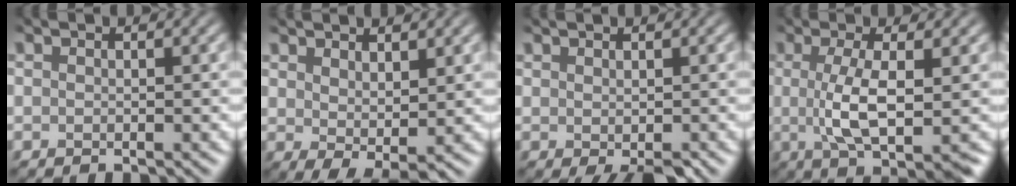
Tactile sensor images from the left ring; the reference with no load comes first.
{"total": 2.9, "force": [1.5, 1.1, 2.3], "torque": [-0.040, -0.010, 0.029]}
{"total": 1.2, "force": [-0.2, 0.4, 1.1], "torque": [-0.013, -0.002, 0.000]}
{"total": 4.9, "force": [-0.7, 0.8, 4.8], "torque": [-0.082, -0.005, -0.013]}